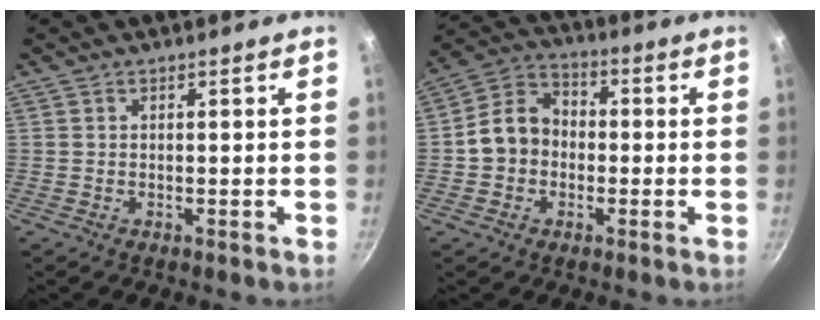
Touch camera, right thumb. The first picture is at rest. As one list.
[{"total": 9.4, "force": [-1.1, 7.7, 5.3], "torque": [-0.066, 0.029, -0.039]}]